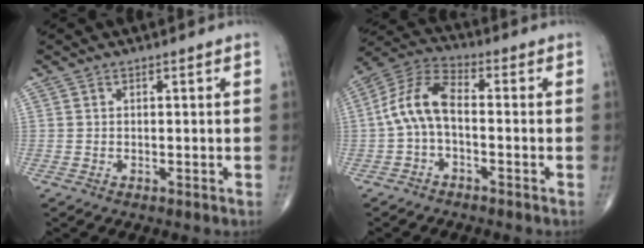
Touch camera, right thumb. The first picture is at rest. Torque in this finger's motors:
{"motor_torque": [-0.34, 0.73, 1.13, -0.17, 0.09]}